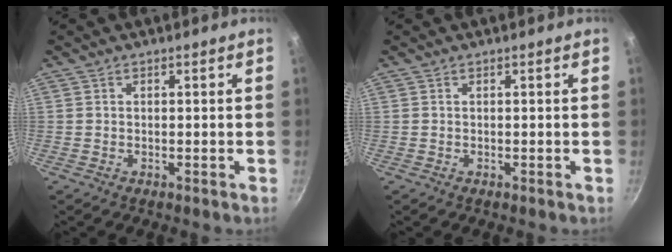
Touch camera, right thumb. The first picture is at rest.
{"total": 0.0}